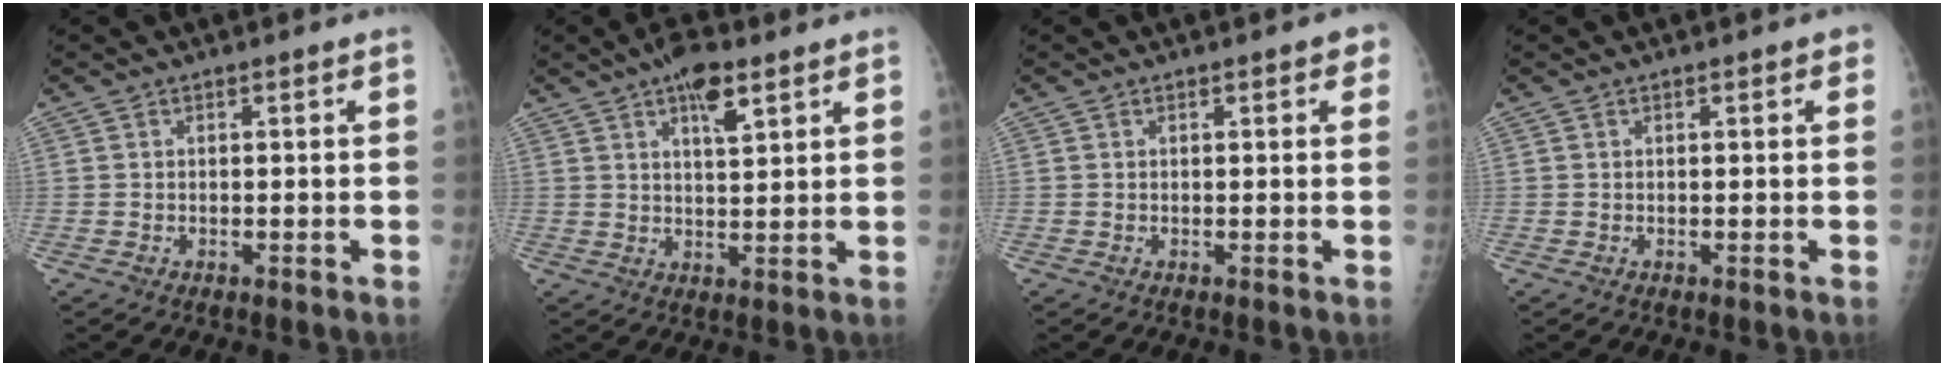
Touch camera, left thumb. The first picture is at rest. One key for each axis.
{"total": 7.3, "fx": 4.2, "fy": 2.6, "fz": 5.4, "tx": -0.073, "ty": -0.015, "tz": 0.063}
{"total": 2.0, "fx": 1.0, "fy": 0.9, "fz": 1.5, "tx": -0.005, "ty": 0.001, "tz": 0.009}
{"total": 0.9, "fx": 0.5, "fy": 0.4, "fz": 0.6, "tx": 0.001, "ty": 0.001, "tz": 0.002}